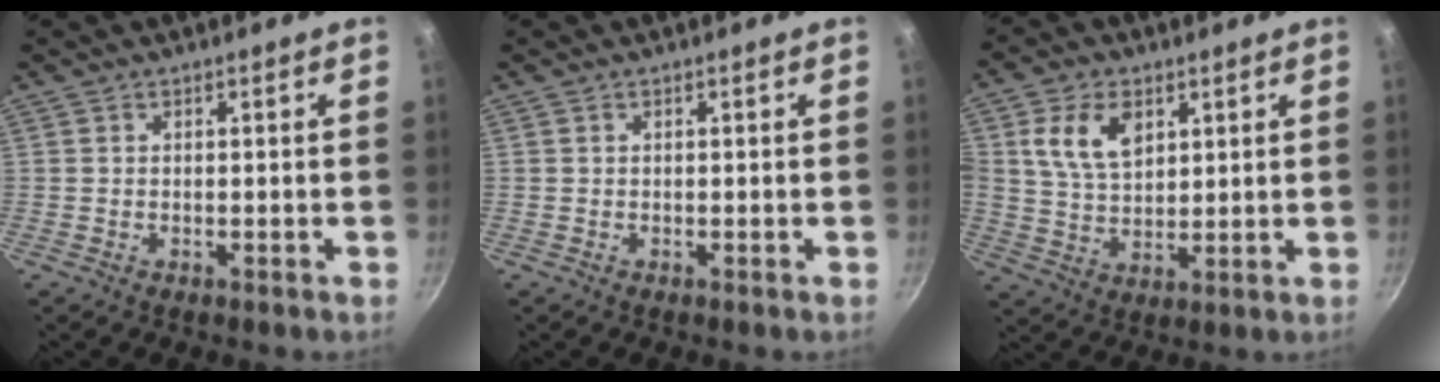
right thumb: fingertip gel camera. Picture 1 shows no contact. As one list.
[{"total": 0.0}, {"total": 9.8, "force": [3.6, 6.5, 6.4], "torque": [-0.105, -0.013, 0.065]}]